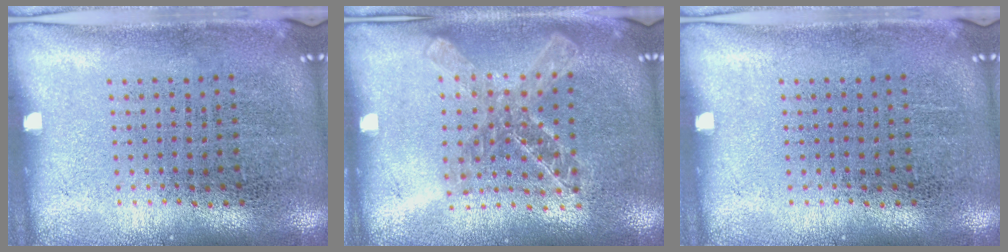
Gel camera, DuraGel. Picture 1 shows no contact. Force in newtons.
{"total": 1.6, "press": 1.4, "slide": 0.7}
{"total": 0.0}